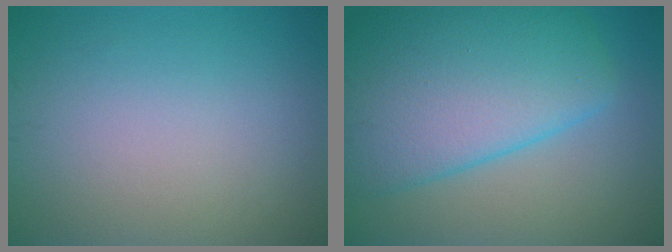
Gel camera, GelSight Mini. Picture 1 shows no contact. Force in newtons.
{"total": 10.6, "press": 10.5, "slide": 0.4}